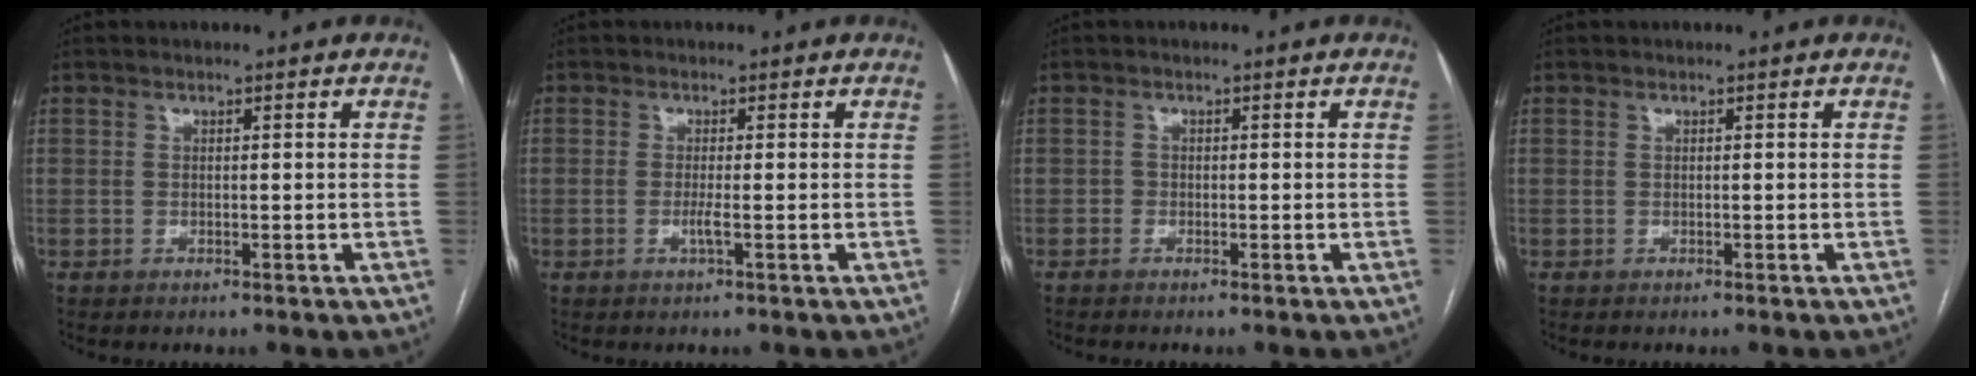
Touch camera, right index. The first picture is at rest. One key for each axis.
{"total": 1.5, "fx": -0.4, "fy": -0.1, "fz": 1.4, "tx": -0.030, "ty": -0.003, "tz": -0.010}
{"total": 0.7, "fx": -0.6, "fy": 0.5, "fz": 0.1, "tx": 0.000, "ty": 0.003, "tz": -0.014}
{"total": 0.0}